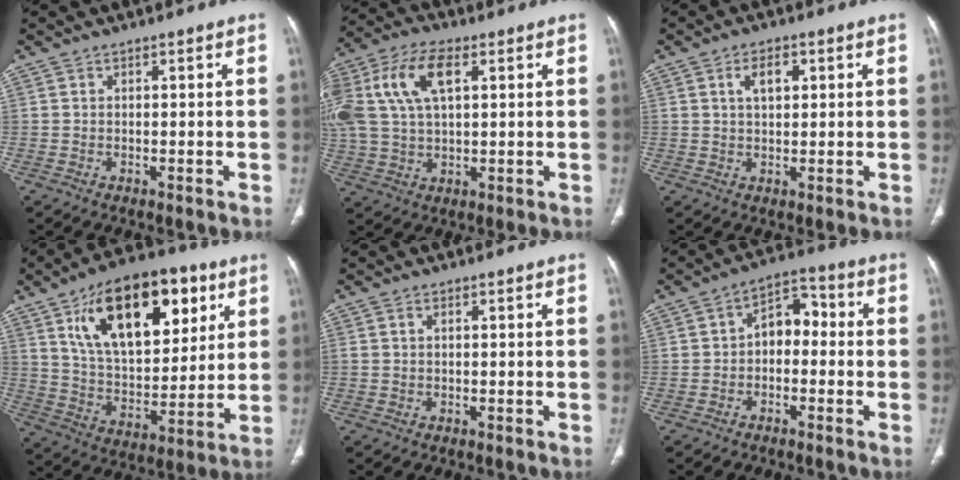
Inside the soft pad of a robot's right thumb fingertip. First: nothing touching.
{"total": 16.4, "force": [5.0, 8.8, 12.9], "torque": [-0.297, 0.022, 0.093]}
{"total": 4.3, "force": [1.5, 2.4, 3.3], "torque": [-0.052, 0.001, 0.028]}
{"total": 24.5, "force": [10.9, 12.7, 17.9], "torque": [-0.252, -0.028, 0.187]}
{"total": 0.8, "force": [0.2, 0.4, 0.6], "torque": [-0.015, 0.005, 0.006]}
{"total": 6.8, "force": [-0.8, 4.7, 4.8], "torque": [-0.051, 0.037, -0.028]}